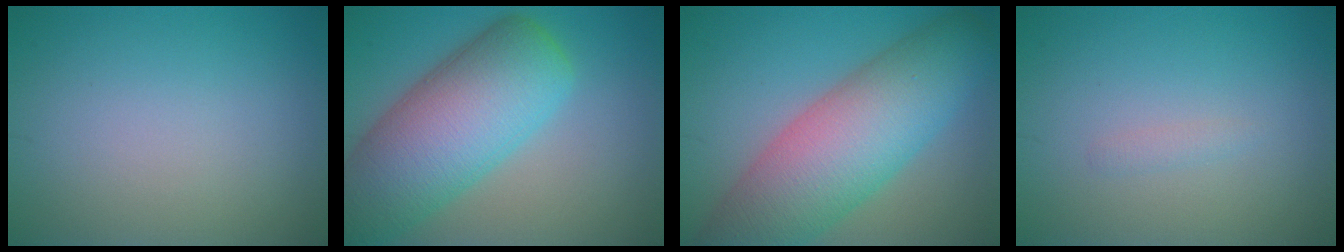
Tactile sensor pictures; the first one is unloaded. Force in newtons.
{"total": 11.2, "press": 11.2, "slide": 0.6}
{"total": 10.7, "press": 10.7, "slide": 0.6}
{"total": 0.7, "press": 0.7, "slide": 0.0}